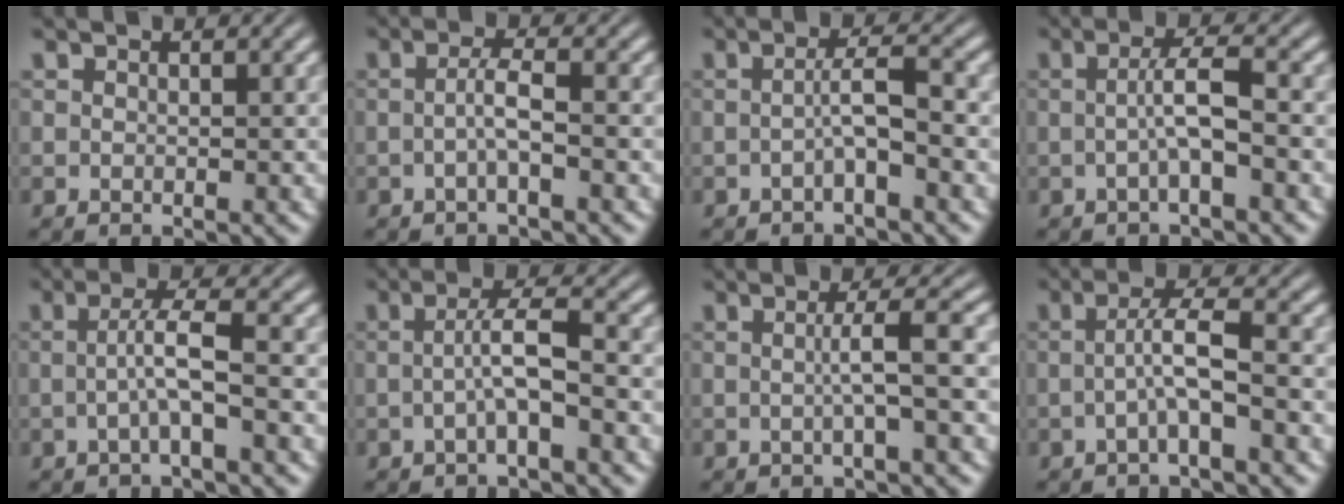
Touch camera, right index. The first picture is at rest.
{"total": 2.2, "force": [-0.9, -0.9, 1.8], "torque": [-0.029, -0.001, -0.012]}
{"total": 2.4, "force": [-1.0, -1.0, 1.9], "torque": [-0.023, 0.001, -0.015]}
{"total": 2.6, "force": [-0.6, -0.8, 2.4], "torque": [-0.036, 0.003, -0.010]}
{"total": 2.8, "force": [-0.7, -0.8, 2.6], "torque": [-0.043, 0.001, -0.009]}
{"total": 2.9, "force": [-0.8, -0.6, 2.8], "torque": [-0.040, 0.002, -0.013]}
{"total": 2.5, "force": [-0.5, -1.4, 2.1], "torque": [-0.023, 0.005, -0.007]}
{"total": 3.0, "force": [-0.8, -0.4, 2.9], "torque": [-0.043, 0.002, -0.013]}